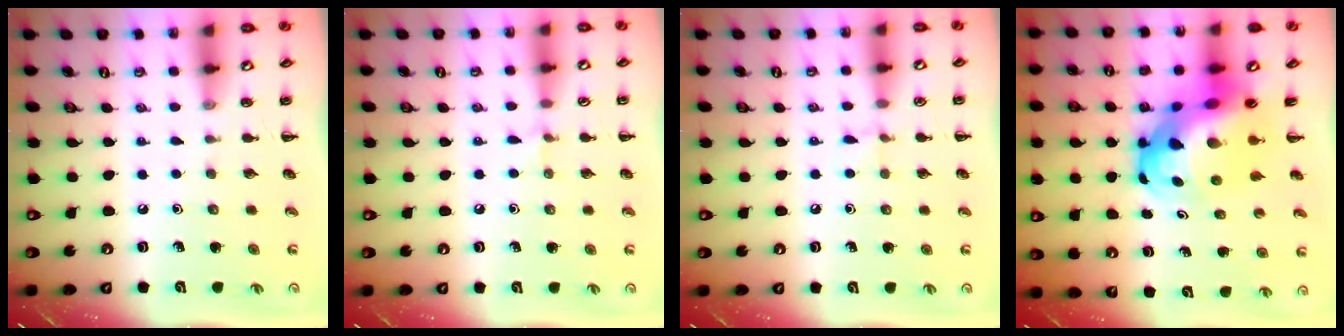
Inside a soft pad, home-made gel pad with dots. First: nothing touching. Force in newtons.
{"total": 4.6, "press": 4.4, "slide": 1.6}
{"total": 4.9, "press": 4.6, "slide": 1.6}
{"total": 11.8, "press": 11.3, "slide": 3.4}